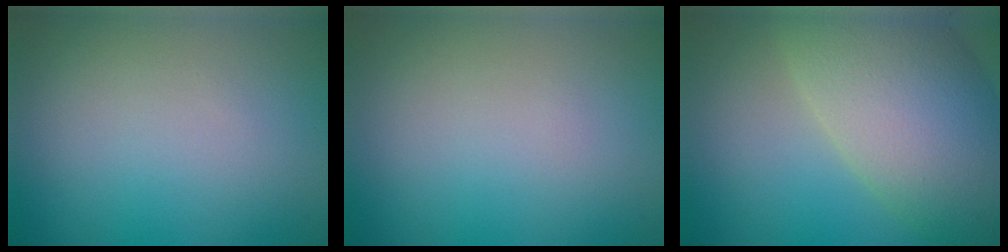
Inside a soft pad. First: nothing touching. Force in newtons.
{"total": 0.0}
{"total": 10.8, "press": 10.8, "slide": 0.6}